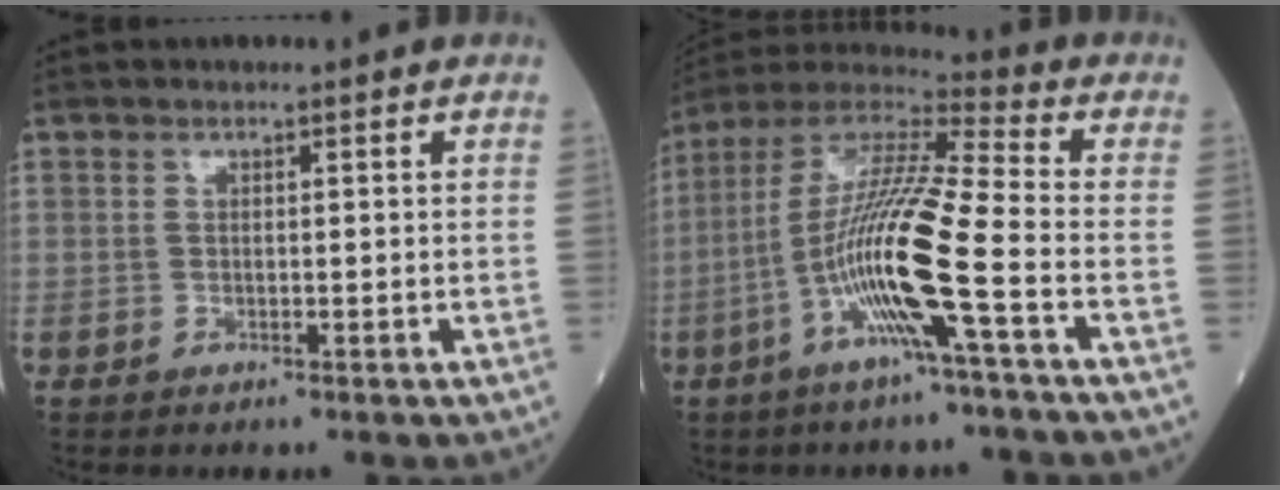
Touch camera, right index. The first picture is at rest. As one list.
[{"total": 16.0, "force": [-5.0, -0.2, 15.2], "torque": [-0.308, 0.000, -0.106]}]